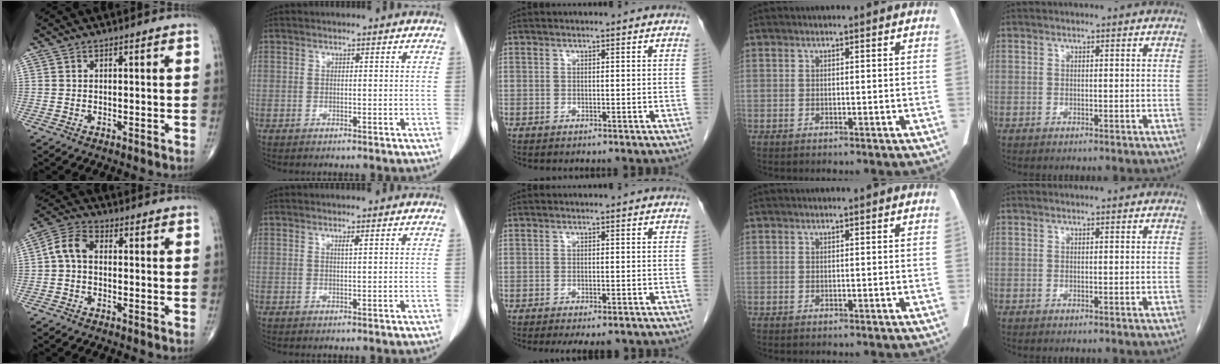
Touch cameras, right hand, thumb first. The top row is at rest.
{"thumb": {"total": 5.5, "force": [-0.2, 3.7, 4.2], "torque": [-0.077, 0.019, -0.016]}, "index": {"total": 0.8, "force": [0.4, -0.1, 0.6], "torque": [-0.015, -0.001, 0.009]}, "middle": {"total": 5.7, "force": [-4.8, 1.5, 2.7], "torque": [-0.029, -0.008, -0.063]}}